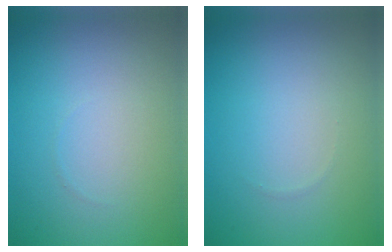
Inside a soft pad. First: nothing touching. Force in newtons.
{"total": 0.0}